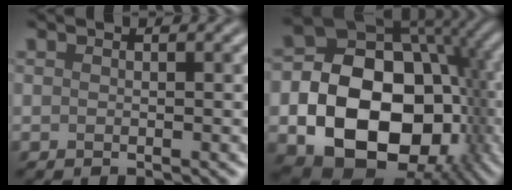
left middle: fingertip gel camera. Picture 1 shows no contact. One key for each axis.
{"total": 17.3, "fx": -3.9, "fy": 12.6, "fz": 11.3, "tx": -0.156, "ty": -0.025, "tz": -0.054}